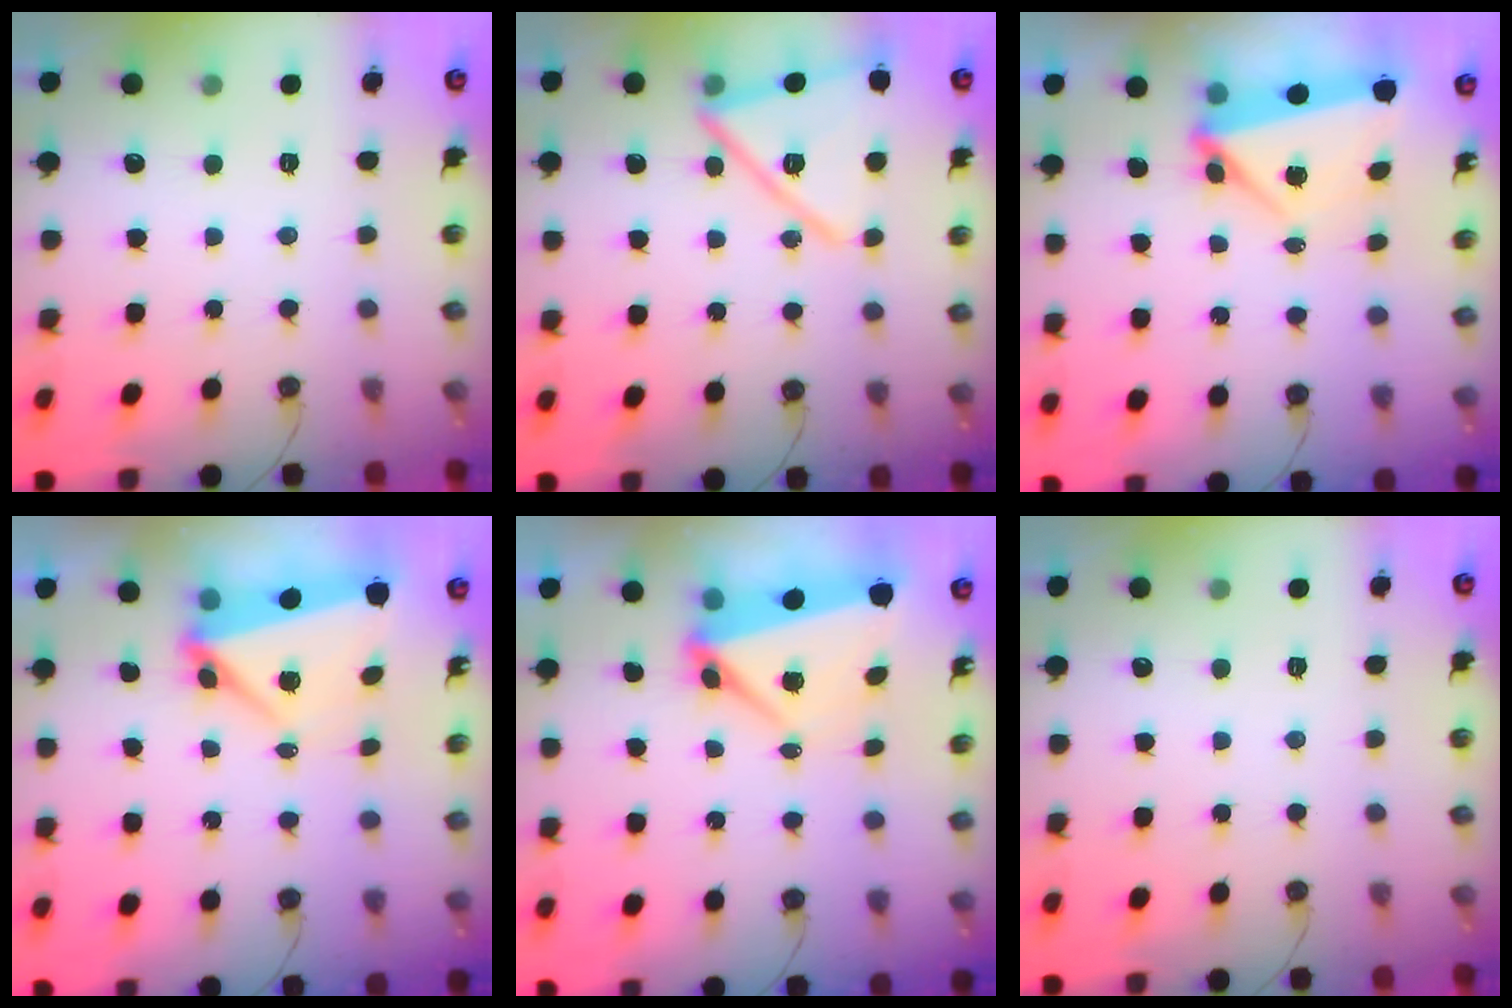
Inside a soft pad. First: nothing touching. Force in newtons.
{"total": 17.0, "press": 17.0, "slide": 1.1}
{"total": 10.2, "press": 5.7, "slide": 8.5}
{"total": 6.2, "press": 5.9, "slide": 1.9}
{"total": 6.3, "press": 6.3, "slide": 0.8}
{"total": 0.0}